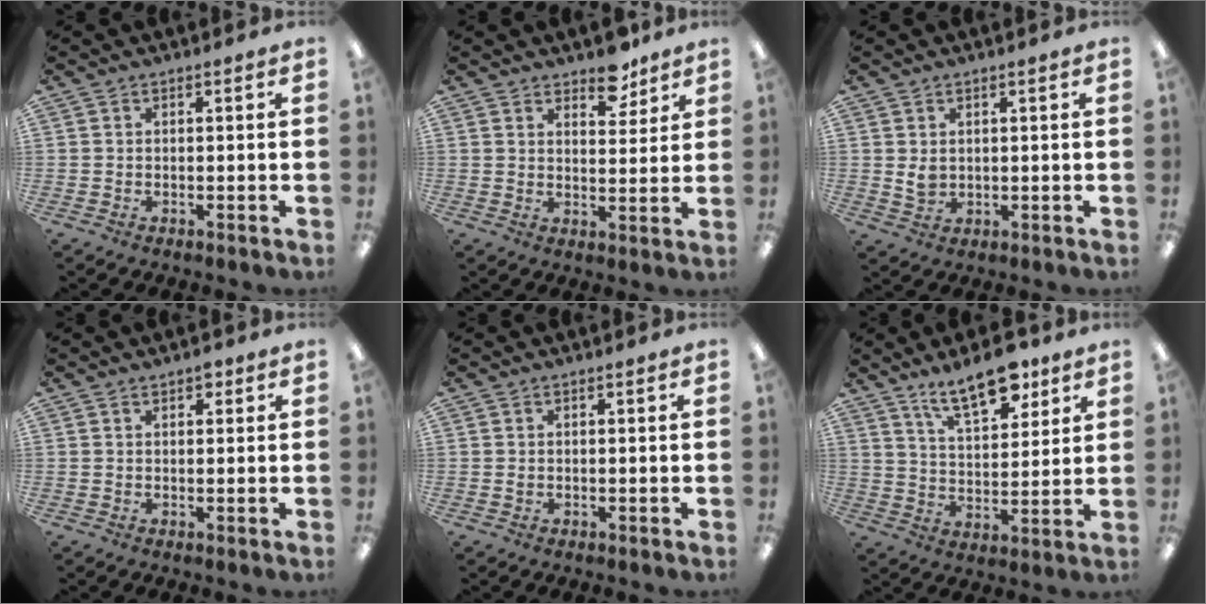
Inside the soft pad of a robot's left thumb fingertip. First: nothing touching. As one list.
[{"total": 6.7, "force": [5.6, 2.9, 2.3], "torque": [-0.012, -0.036, 0.096]}, {"total": 3.0, "force": [1.1, 2.0, 2.0], "torque": [-0.032, -0.001, 0.019]}, {"total": 2.1, "force": [1.4, 0.9, 1.3], "torque": [-0.010, -0.006, 0.022]}, {"total": 0.6, "force": [0.1, 0.3, 0.6], "torque": [-0.012, 0.001, 0.002]}, {"total": 14.2, "force": [9.7, 5.9, 8.4], "torque": [-0.119, -0.050, 0.166]}]